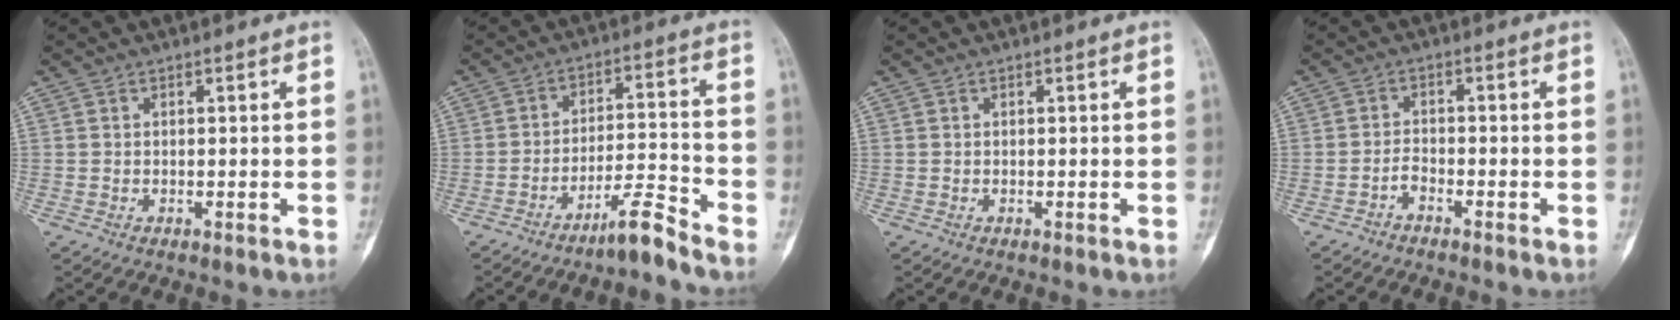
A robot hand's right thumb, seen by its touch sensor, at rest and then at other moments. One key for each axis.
{"total": 6.9, "fx": -5.8, "fy": 0.1, "fz": 3.7, "tx": -0.065, "ty": 0.059, "tz": -0.105}
{"total": 0.0}
{"total": 1.9, "fx": -1.6, "fy": 0.6, "fz": 0.9, "tx": -0.020, "ty": 0.017, "tz": -0.032}